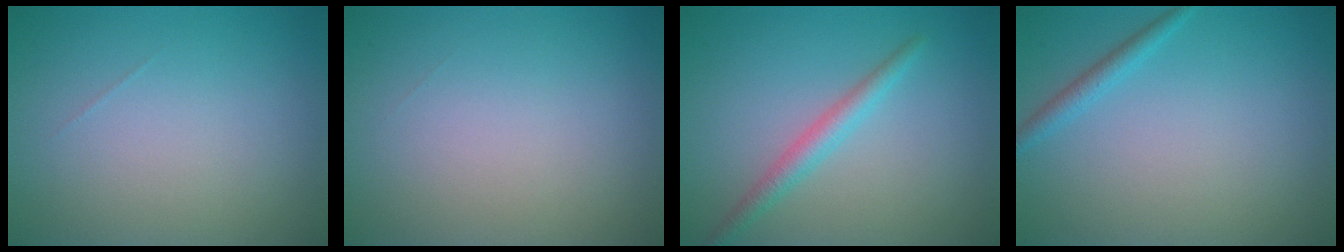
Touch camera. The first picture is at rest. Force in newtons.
{"total": 0.0}
{"total": 2.2, "press": 2.2, "slide": 0.1}
{"total": 1.4, "press": 1.4, "slide": 0.1}